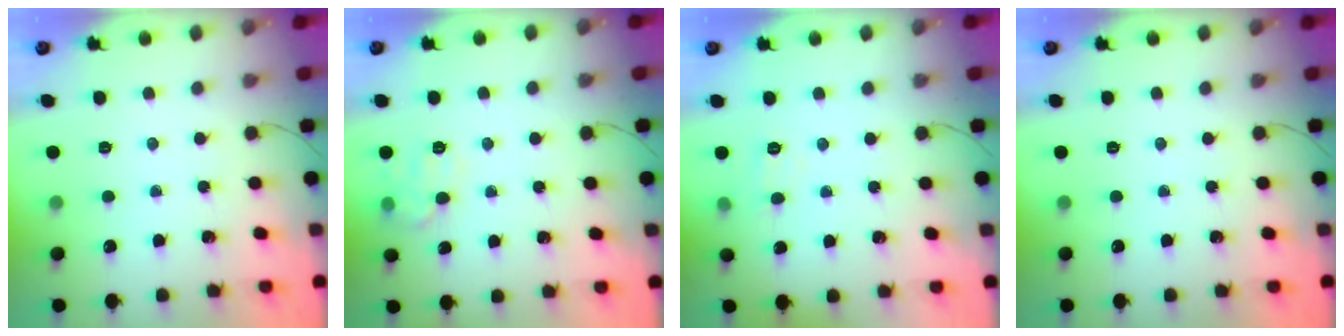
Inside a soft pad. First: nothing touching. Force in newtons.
{"total": 9.3, "press": 9.3, "slide": 0.4}
{"total": 3.9, "press": 3.7, "slide": 1.3}
{"total": 0.0}